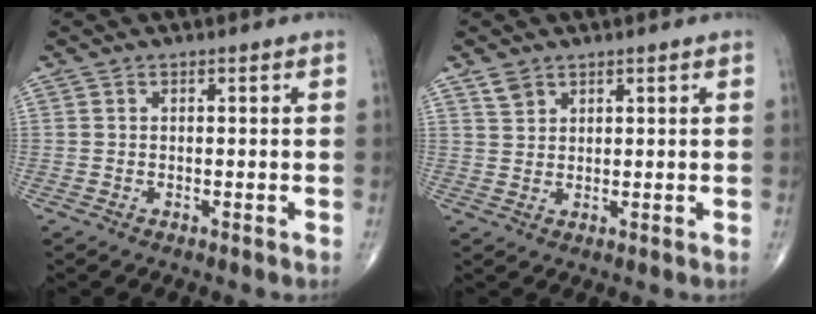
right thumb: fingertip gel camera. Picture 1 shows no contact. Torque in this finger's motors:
{"motor_torque": [-0.43, 0.33, -0.09, -0.01, 0.06]}